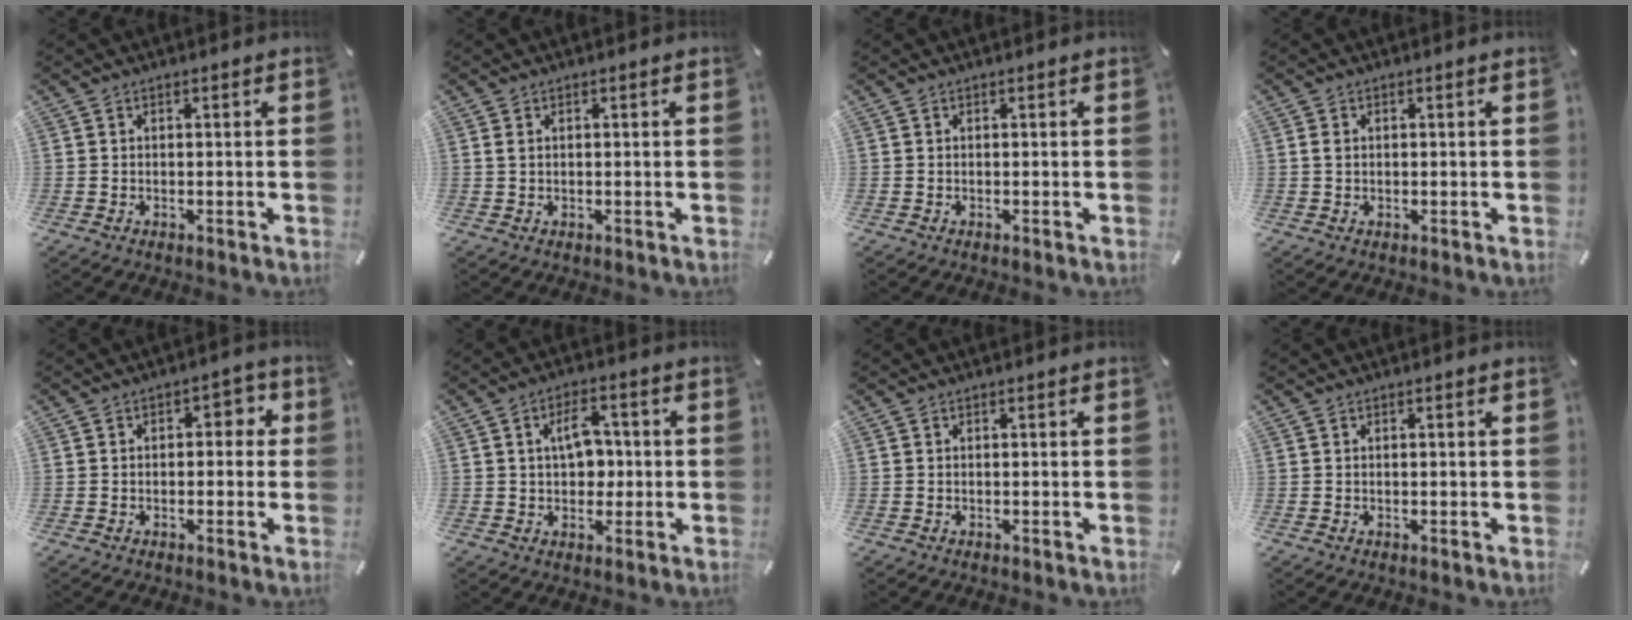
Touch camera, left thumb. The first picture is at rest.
{"total": 1.1, "force": [0.3, 0.6, 0.9], "torque": [-0.018, 0.004, 0.004]}
{"total": 0.0}
{"total": 1.5, "force": [0.2, 1.0, 1.1], "torque": [-0.023, 0.004, 0.001]}
{"total": 3.9, "force": [0.0, 2.7, 2.8], "torque": [-0.033, 0.006, -0.011]}
{"total": 8.1, "force": [0.8, 5.6, 5.7], "torque": [-0.090, 0.002, 0.008]}
{"total": 0.0}
{"total": 0.0}